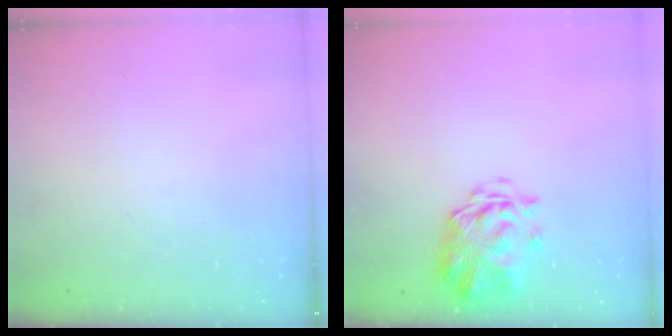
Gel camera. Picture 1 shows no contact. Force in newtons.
{"total": 3.9, "press": 3.5, "slide": 1.8}